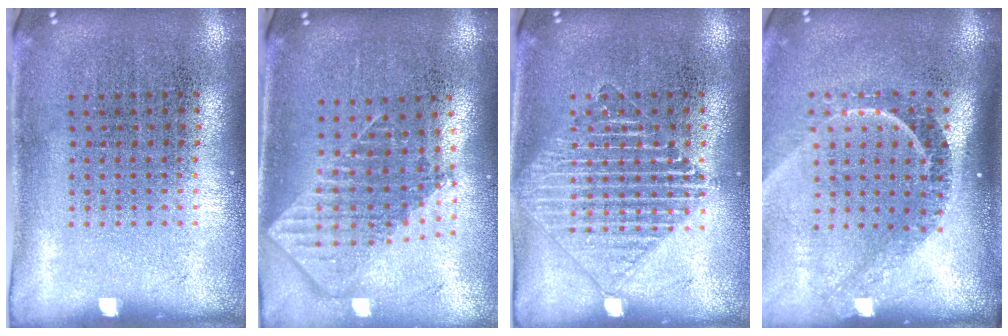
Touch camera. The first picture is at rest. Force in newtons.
{"total": 1.9, "press": 1.5, "slide": 1.1}
{"total": 2.8, "press": 2.8, "slide": 0.5}
{"total": 2.3, "press": 1.6, "slide": 1.6}